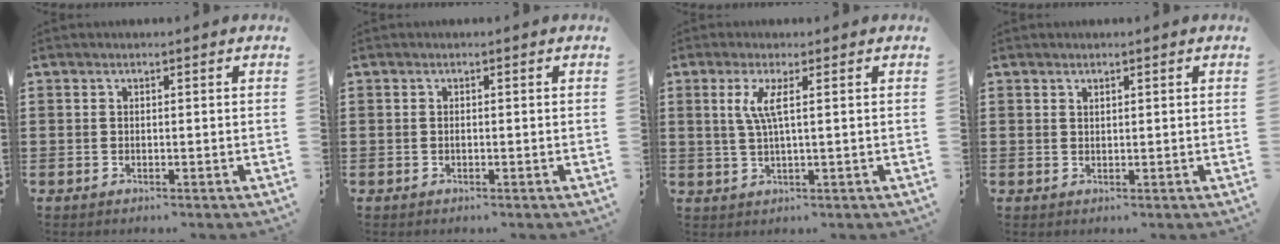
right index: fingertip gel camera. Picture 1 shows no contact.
{"total": 0.0}
{"total": 4.0, "force": [0.9, 0.1, 3.9], "torque": [-0.084, -0.007, 0.010]}
{"total": 0.8, "force": [0.6, 0.4, 0.3], "torque": [-0.006, 0.002, 0.011]}